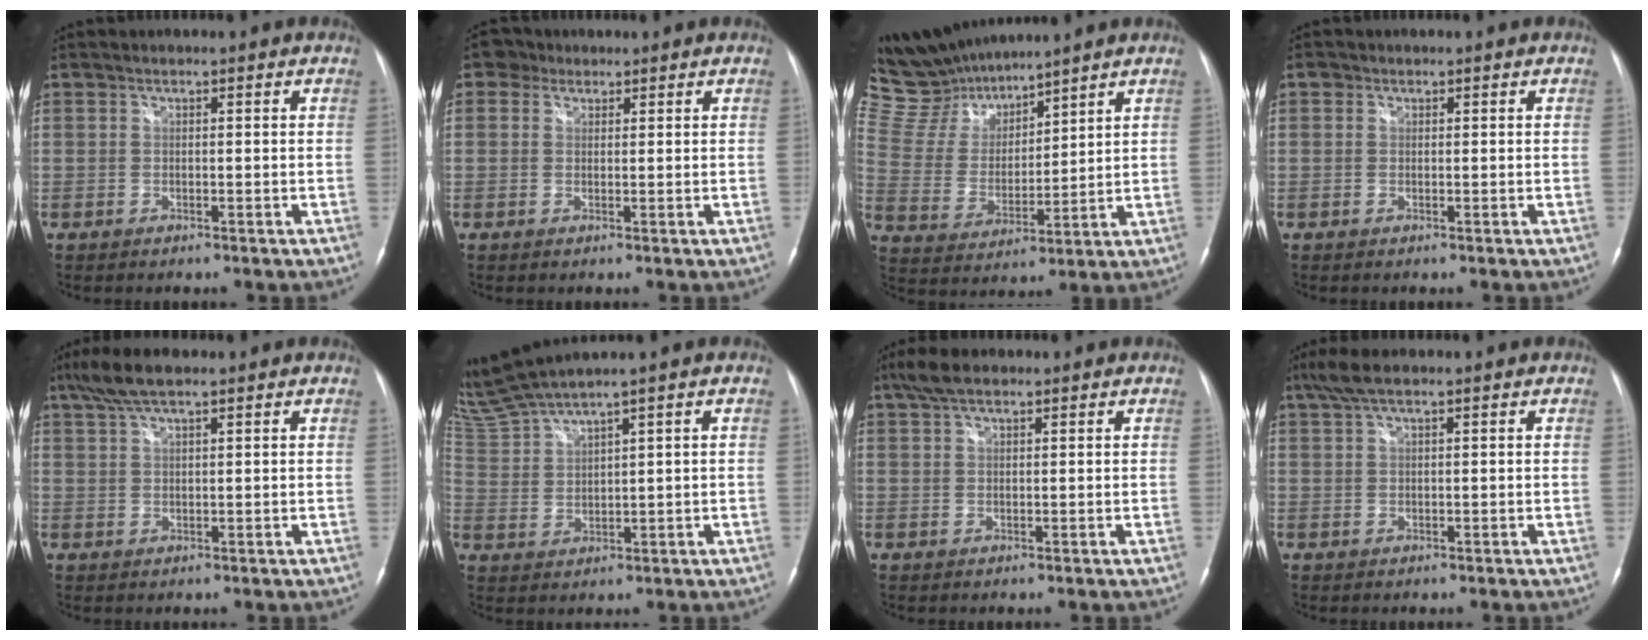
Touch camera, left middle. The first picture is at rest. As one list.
[{"total": 2.7, "force": [1.5, 2.2, 0.4], "torque": [-0.010, 0.012, 0.021]}, {"total": 10.7, "force": [10.5, 2.0, 1.0], "torque": [-0.047, 0.011, 0.224]}, {"total": 0.7, "force": [0.3, 0.7, 0.1], "torque": [0.002, 0.003, 0.001]}, {"total": 5.8, "force": [4.2, 1.1, 3.8], "torque": [-0.085, 0.020, 0.079]}, {"total": 7.4, "force": [6.6, -1.6, 2.8], "torque": [-0.078, 0.006, 0.145]}, {"total": 4.3, "force": [3.1, 1.5, 2.6], "torque": [-0.061, 0.021, 0.059]}, {"total": 4.1, "force": [2.8, 0.8, 2.9], "torque": [-0.067, 0.025, 0.056]}]